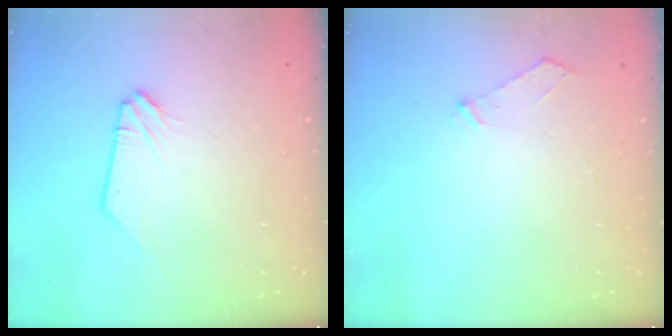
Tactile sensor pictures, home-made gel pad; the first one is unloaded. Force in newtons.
{"total": 3.9, "press": 3.9, "slide": 0.5}